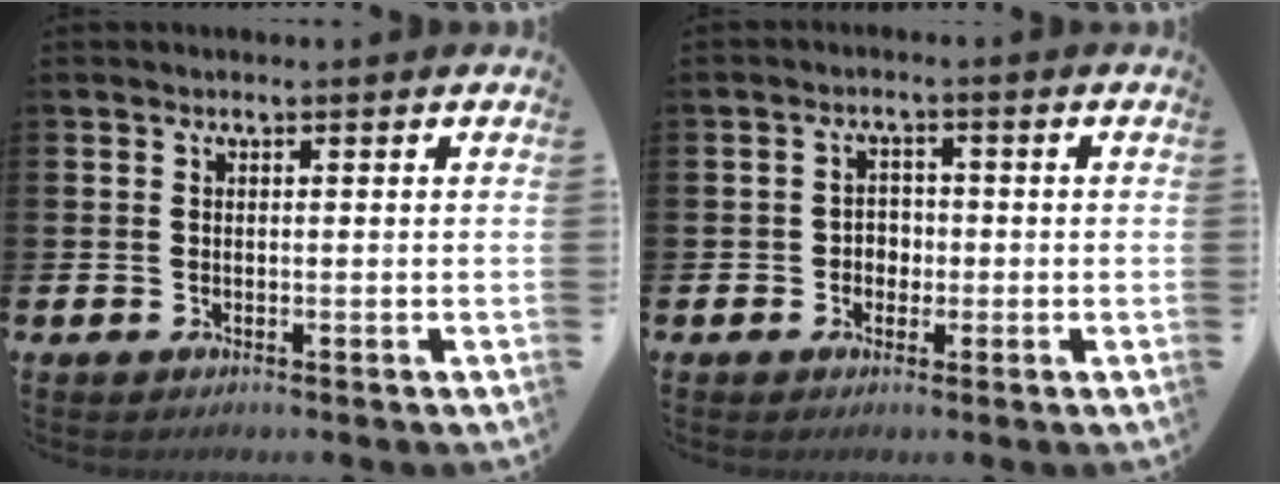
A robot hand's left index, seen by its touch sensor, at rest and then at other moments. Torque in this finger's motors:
{"motor_torque": [0.12, 0.11, 0.01, 0.04]}